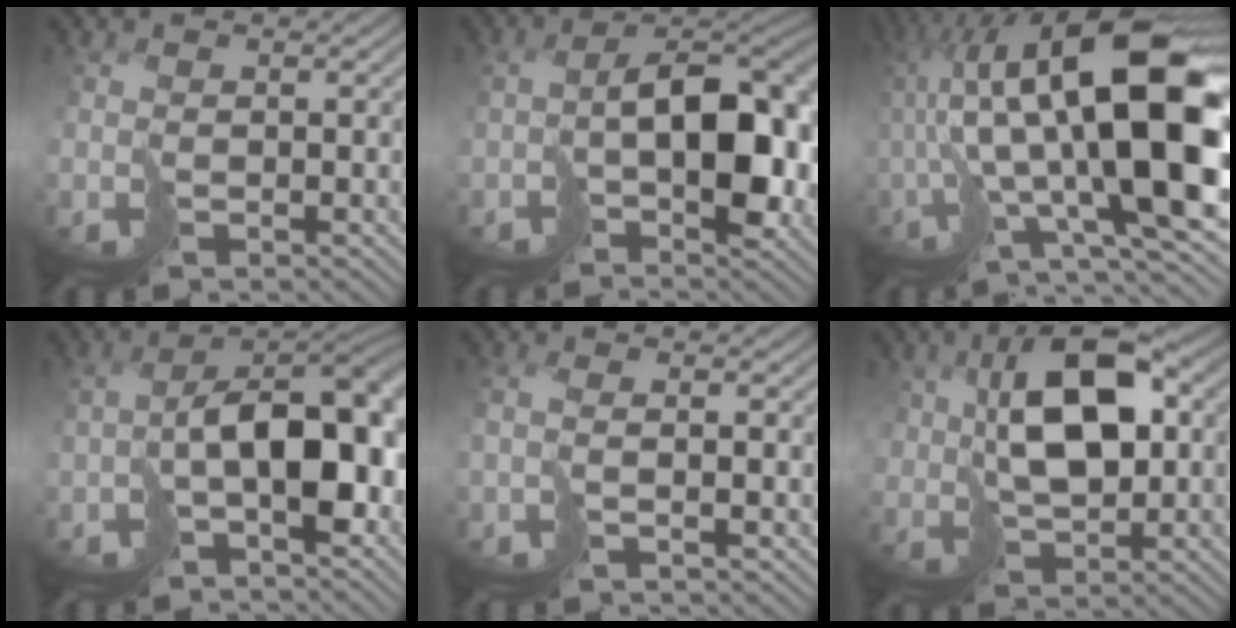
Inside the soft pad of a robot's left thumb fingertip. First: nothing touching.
{"total": 9.6, "force": [-1.8, 5.2, 7.9], "torque": [-0.116, 0.001, -0.021]}
{"total": 20.0, "force": [1.6, 7.6, 18.4], "torque": [-0.318, 0.012, 0.032]}
{"total": 12.1, "force": [-3.6, 6.1, 9.8], "torque": [-0.143, -0.015, -0.048]}
{"total": 2.0, "force": [-1.0, -0.1, 1.8], "torque": [-0.046, 0.003, -0.019]}
{"total": 10.8, "force": [2.7, 6.5, 8.2], "torque": [-0.144, 0.011, 0.060]}